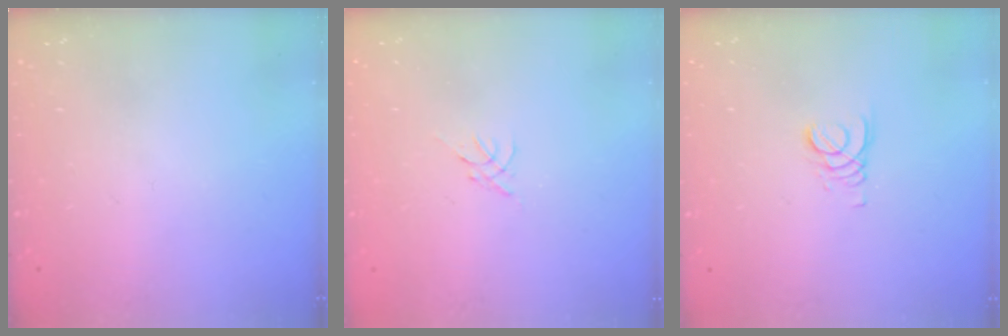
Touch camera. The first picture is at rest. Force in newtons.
{"total": 0.0}
{"total": 2.4, "press": 2.4, "slide": 0.2}